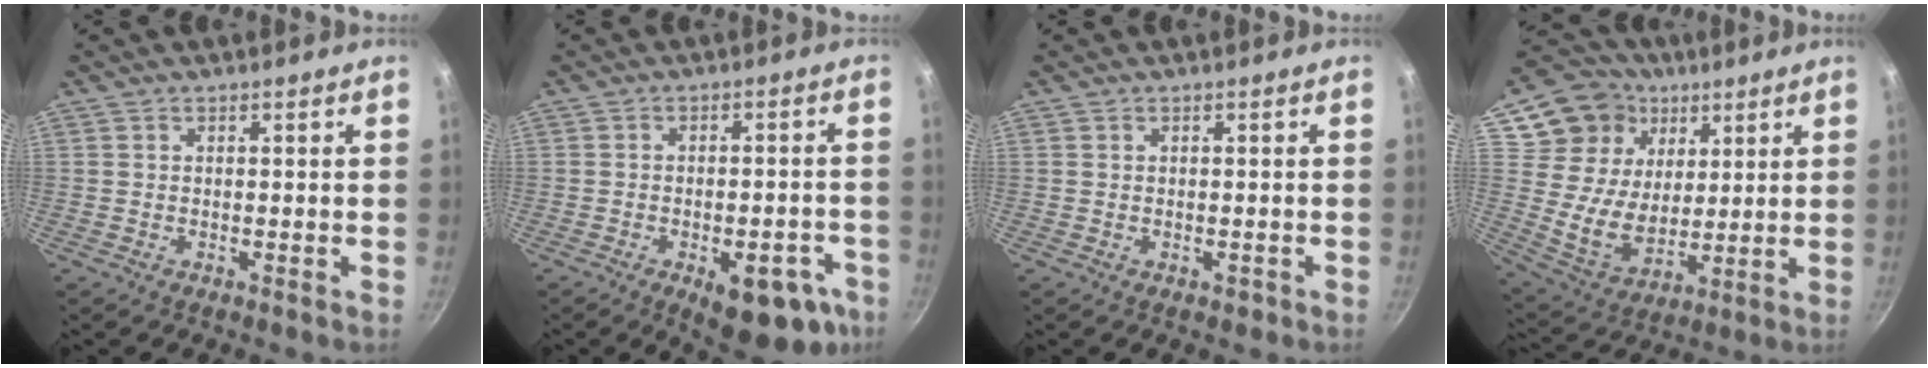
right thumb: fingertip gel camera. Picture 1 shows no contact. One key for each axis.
{"total": 13.9, "fx": -6.2, "fy": 6.7, "fz": 10.5, "tx": -0.087, "ty": 0.020, "tz": -0.070}
{"total": 0.7, "fx": -0.3, "fy": 0.4, "fz": 0.4, "tx": -0.003, "ty": 0.001, "tz": -0.004}
{"total": 17.1, "fx": 7.3, "fy": 13.5, "fz": 7.5, "tx": -0.106, "ty": -0.021, "tz": 0.138}